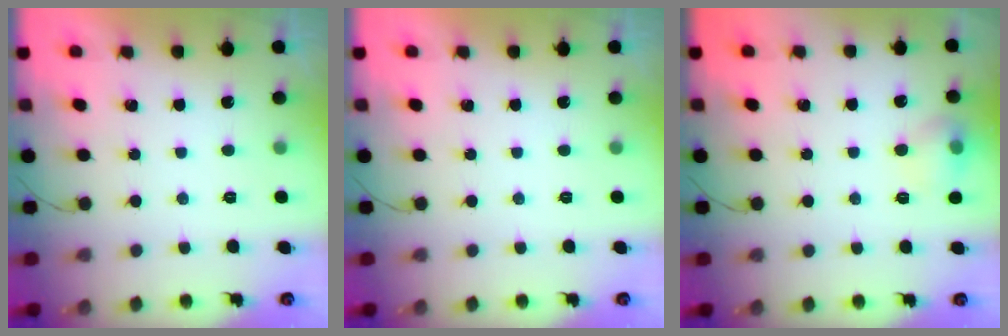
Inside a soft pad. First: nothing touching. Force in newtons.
{"total": 0.0}
{"total": 8.4, "press": 8.3, "slide": 1.1}